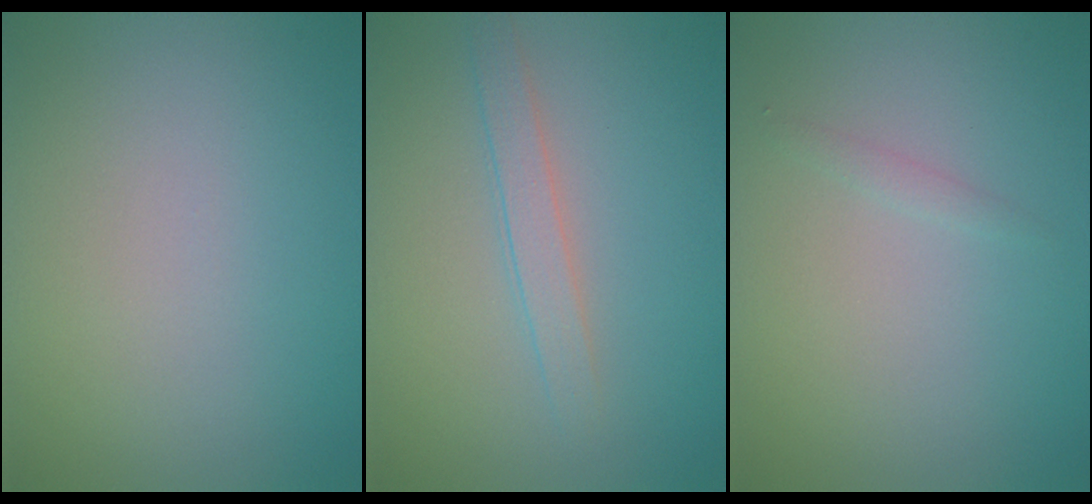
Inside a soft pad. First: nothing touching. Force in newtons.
{"total": 1.9, "press": 1.9, "slide": 0.1}
{"total": 0.6, "press": 0.6, "slide": 0.0}